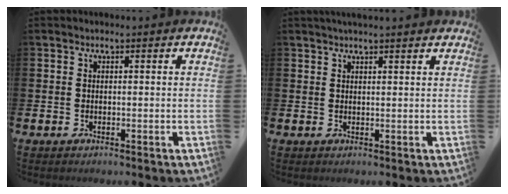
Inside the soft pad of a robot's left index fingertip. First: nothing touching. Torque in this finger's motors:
{"motor_torque": [0.86, -1.13, 0.51, 0.03]}